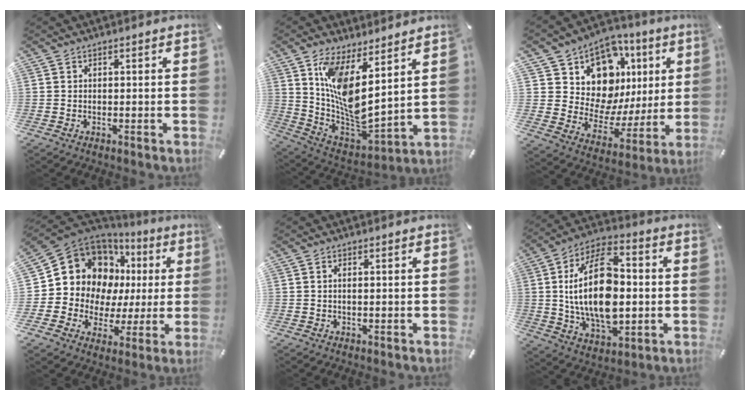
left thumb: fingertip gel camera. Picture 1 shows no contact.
{"total": 12.1, "force": [7.0, 4.2, 8.9], "torque": [-0.190, -0.072, 0.129]}
{"total": 12.9, "force": [7.1, 9.9, 4.4], "torque": [-0.060, -0.081, 0.132]}
{"total": 14.3, "force": [6.4, 11.3, 6.0], "torque": [-0.104, -0.061, 0.123]}
{"total": 0.9, "force": [0.1, 0.1, 0.8], "torque": [-0.015, -0.001, 0.002]}
{"total": 22.2, "force": [0.3, 13.1, 18.0], "torque": [-0.363, -0.005, -0.001]}